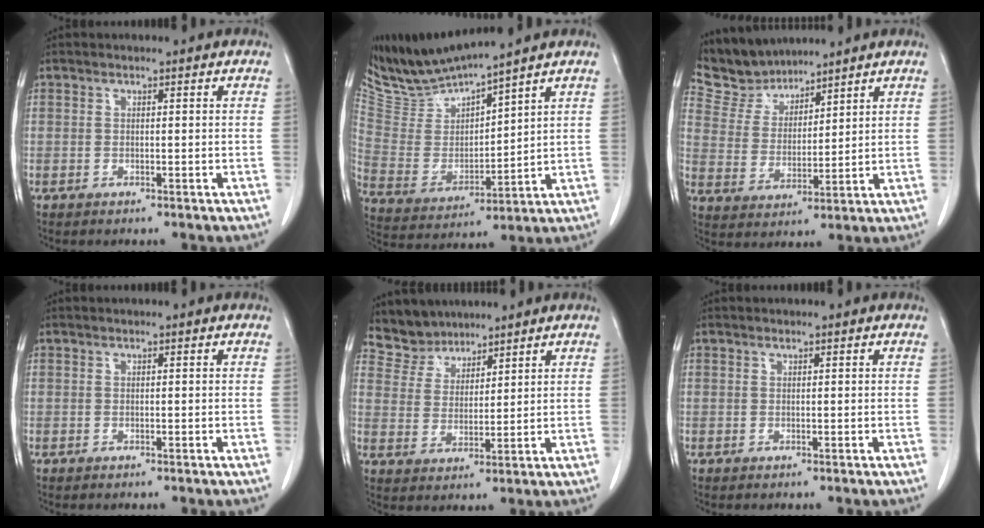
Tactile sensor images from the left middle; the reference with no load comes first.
{"total": 10.2, "force": [10.0, -0.9, 2.0], "torque": [-0.061, -0.006, 0.218]}
{"total": 7.5, "force": [7.3, 1.7, -0.1], "torque": [-0.012, 0.012, 0.158]}
{"total": 0.0}
{"total": 5.8, "force": [5.4, 2.3, -0.3], "torque": [0.002, 0.007, 0.113]}
{"total": 0.0}